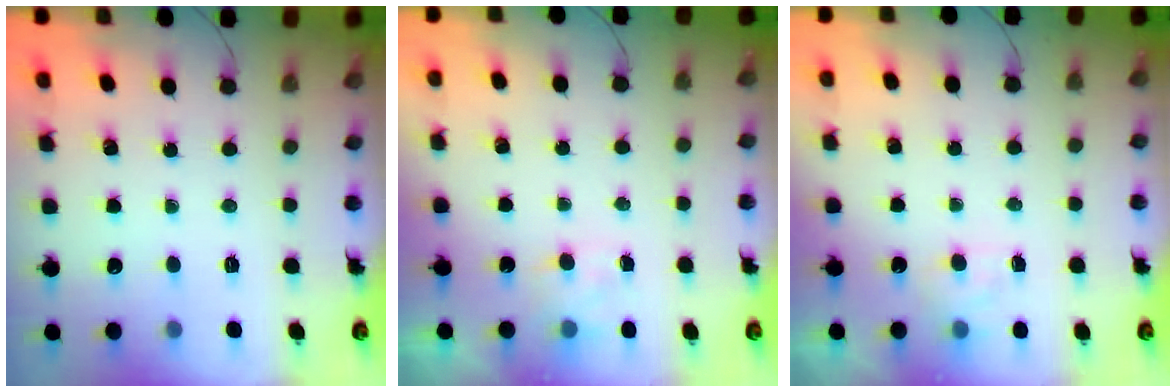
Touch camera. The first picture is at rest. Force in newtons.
{"total": 3.7, "press": 3.6, "slide": 1.0}
{"total": 4.5, "press": 4.3, "slide": 1.4}